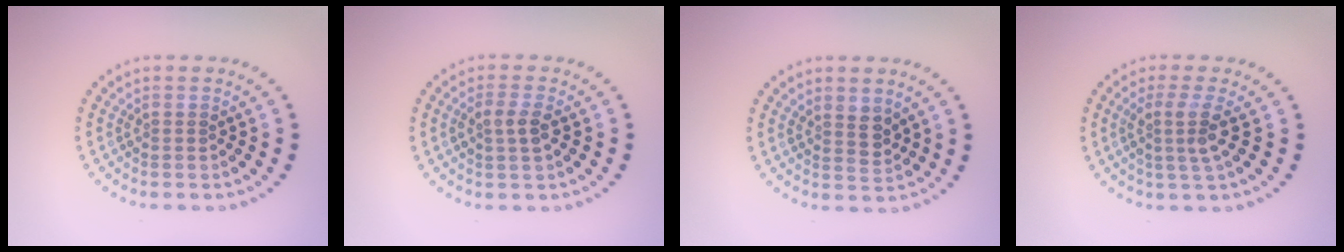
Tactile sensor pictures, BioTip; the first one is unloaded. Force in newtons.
{"total": 2.0, "press": 2.0, "slide": 0.5}
{"total": 2.0, "press": 1.8, "slide": 0.9}
{"total": 2.6, "press": 2.0, "slide": 1.7}